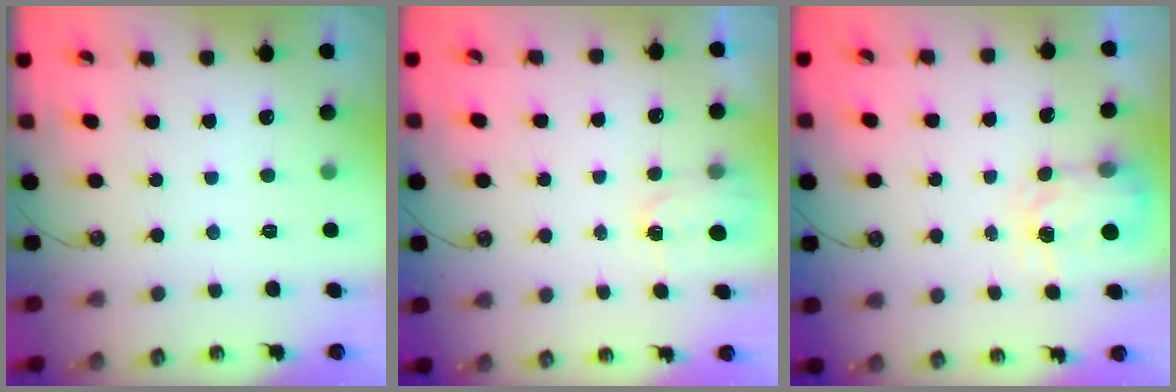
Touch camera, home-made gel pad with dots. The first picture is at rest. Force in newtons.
{"total": 2.4, "press": 2.4, "slide": 0.3}
{"total": 3.9, "press": 3.9, "slide": 0.7}